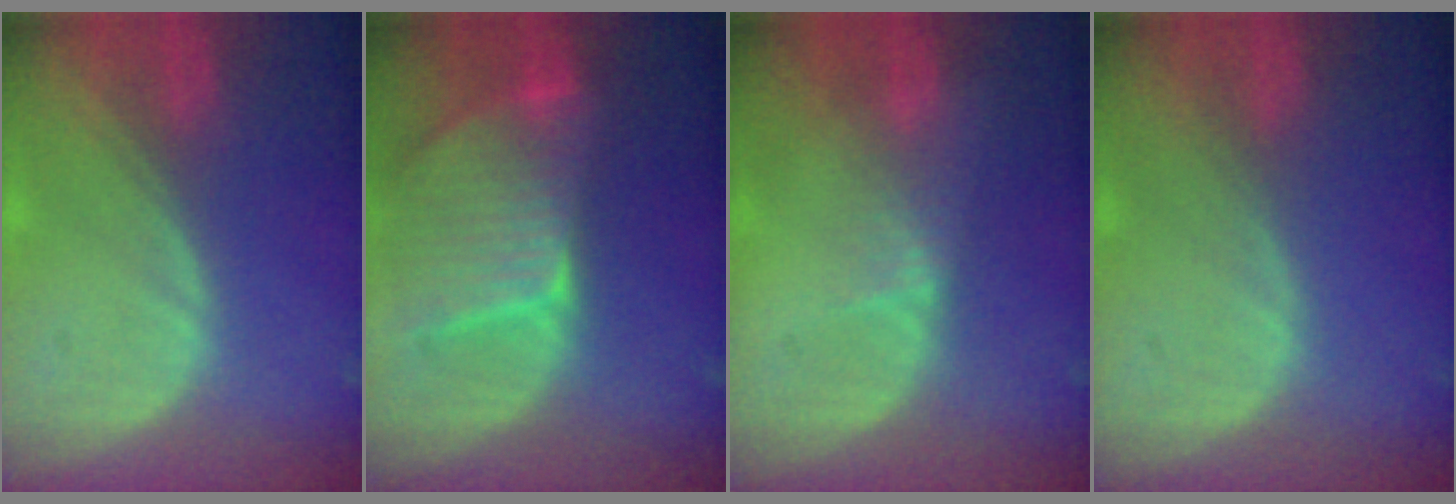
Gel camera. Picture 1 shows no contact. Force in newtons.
{"total": 9.6, "press": 8.4, "slide": 4.5}
{"total": 2.3, "press": 2.1, "slide": 1.0}
{"total": 0.0}